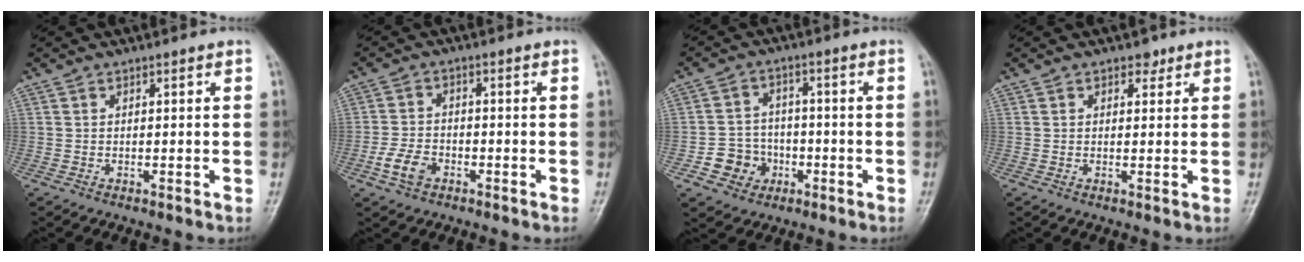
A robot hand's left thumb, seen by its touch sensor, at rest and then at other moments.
{"total": 5.1, "force": [-2.4, 3.4, 3.0], "torque": [-0.055, 0.014, -0.047]}
{"total": 7.0, "force": [-2.6, 6.3, 1.6], "torque": [0.005, 0.020, -0.042]}
{"total": 2.1, "force": [1.3, 1.4, 0.9], "torque": [0.002, -0.004, 0.013]}